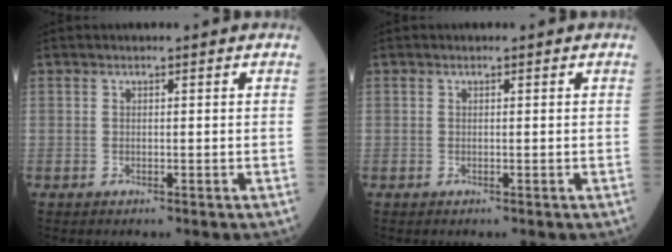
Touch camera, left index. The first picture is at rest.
{"total": 0.0}